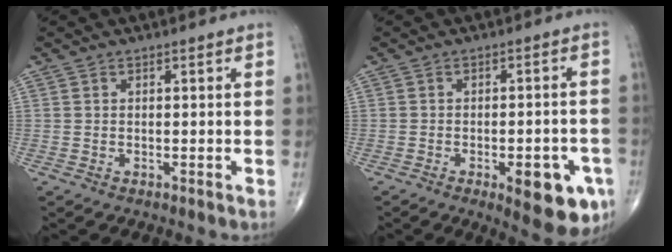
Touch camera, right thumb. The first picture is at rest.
{"total": 11.3, "force": [-4.7, 4.0, 9.5], "torque": [-0.099, 0.011, -0.052]}